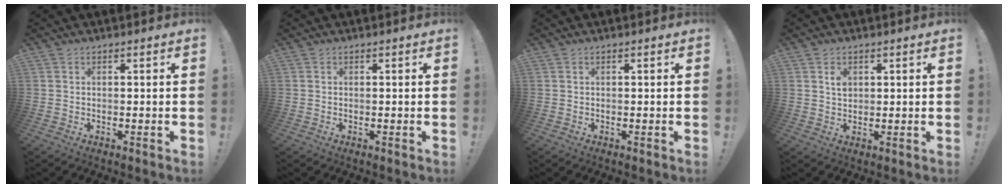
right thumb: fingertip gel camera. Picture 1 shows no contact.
{"total": 0.0}
{"total": 0.0}
{"total": 2.9, "force": [1.2, 2.2, 1.5], "torque": [-0.007, -0.007, 0.016]}